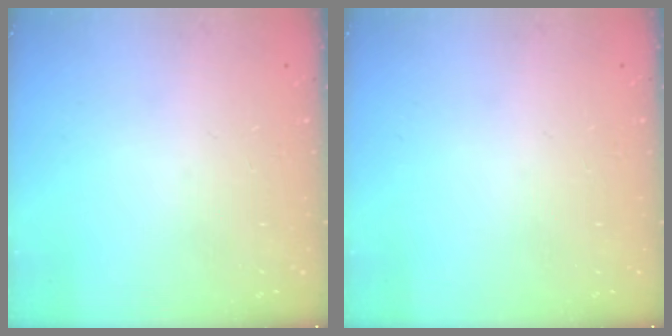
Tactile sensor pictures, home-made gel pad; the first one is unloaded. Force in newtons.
{"total": 0.0}